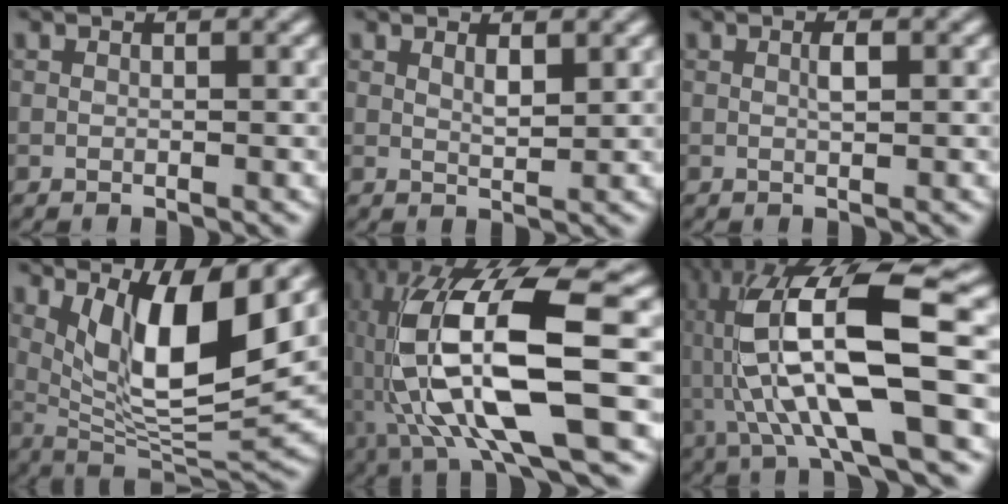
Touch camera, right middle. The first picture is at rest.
{"total": 1.0, "force": [0.9, 0.0, 0.5], "torque": [-0.012, 0.000, 0.021]}
{"total": 0.6, "force": [0.2, 0.0, 0.5], "torque": [-0.013, 0.005, 0.011]}
{"total": 9.2, "force": [3.0, 2.8, 8.2], "torque": [-0.136, -0.019, 0.067]}
{"total": 14.4, "force": [-0.9, 4.7, 13.6], "torque": [-0.291, -0.001, -0.006]}
{"total": 12.3, "force": [0.3, 3.4, 11.8], "torque": [-0.230, 0.009, 0.011]}